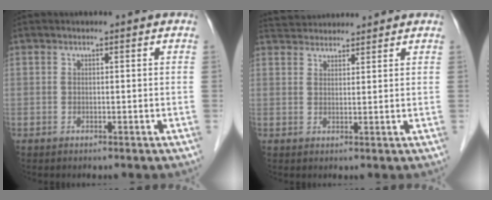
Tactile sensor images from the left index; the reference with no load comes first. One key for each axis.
{"total": 6.7, "fx": 6.4, "fy": 1.3, "fz": 1.3, "tx": -0.025, "ty": 0.038, "tz": 0.104}